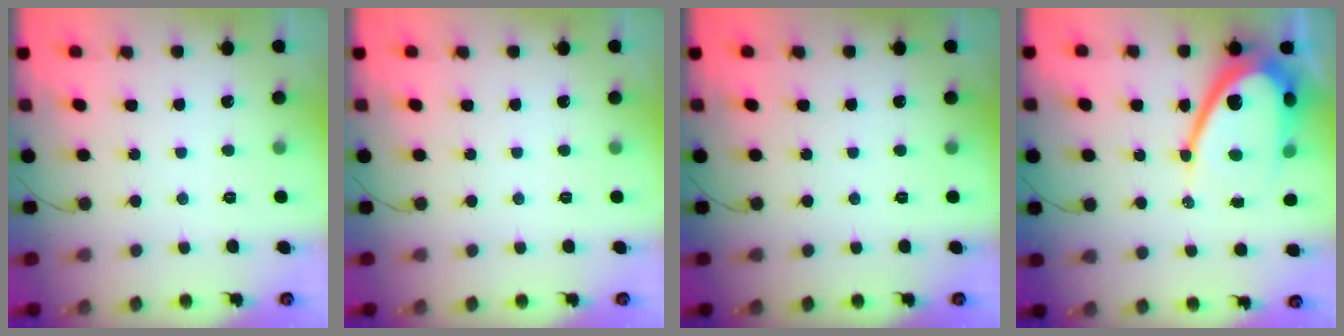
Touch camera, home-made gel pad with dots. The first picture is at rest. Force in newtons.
{"total": 0.0}
{"total": 0.0}
{"total": 17.2, "press": 17.1, "slide": 1.5}